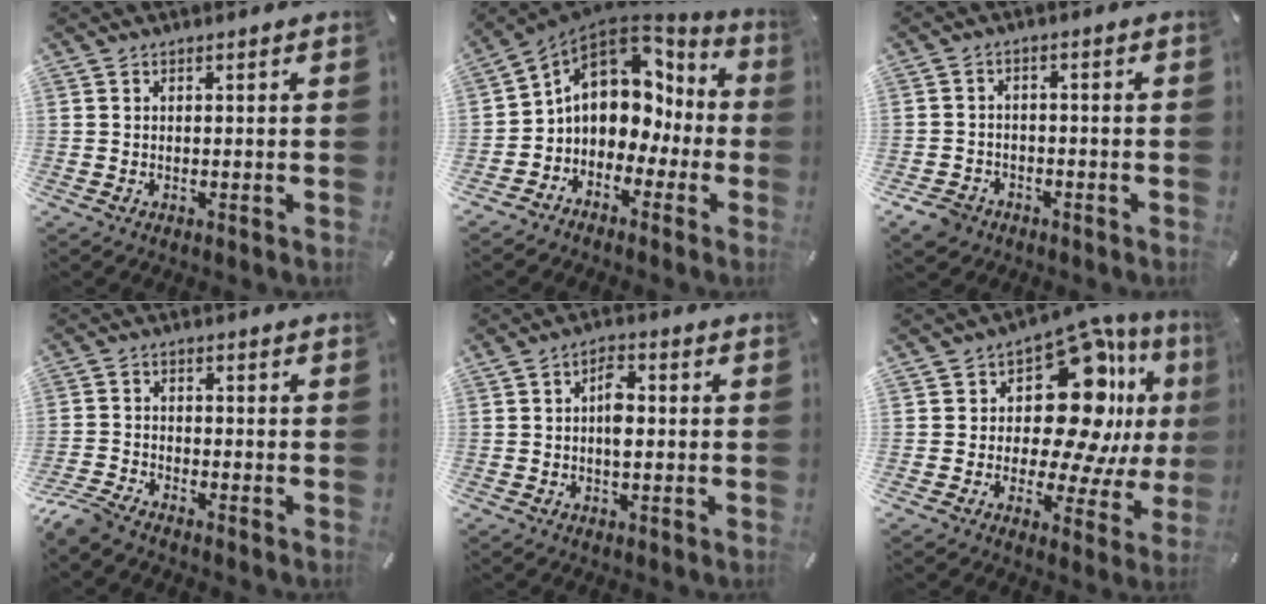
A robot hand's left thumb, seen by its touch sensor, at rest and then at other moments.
{"total": 11.6, "force": [2.6, 9.7, 5.9], "torque": [-0.101, -0.016, 0.051]}
{"total": 4.6, "force": [-3.1, 3.1, 1.3], "torque": [-0.030, 0.016, -0.061]}
{"total": 4.9, "force": [-4.5, 1.1, 1.9], "torque": [-0.061, 0.003, -0.093]}
{"total": 5.0, "force": [-0.1, 2.5, 4.3], "torque": [-0.074, 0.001, -0.007]}
{"total": 19.6, "force": [7.0, 11.7, 14.1], "torque": [-0.204, -0.059, 0.116]}